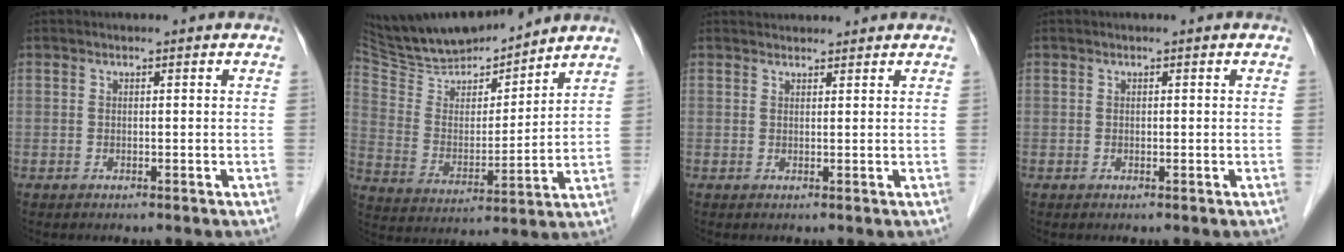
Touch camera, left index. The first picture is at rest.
{"total": 17.8, "force": [16.4, 3.0, 6.1], "torque": [-0.113, 0.003, 0.293]}
{"total": 8.5, "force": [8.1, 1.0, 2.2], "torque": [-0.041, 0.030, 0.127]}
{"total": 0.0}